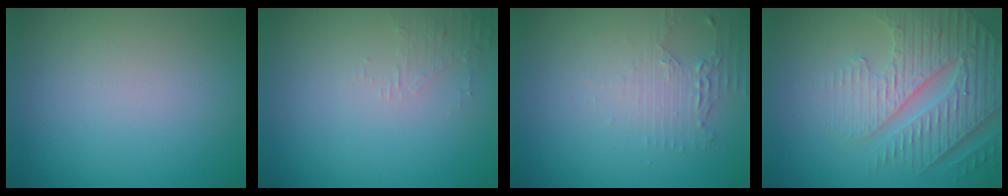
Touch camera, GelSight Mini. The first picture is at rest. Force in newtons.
{"total": 1.3, "press": 1.2, "slide": 0.3}
{"total": 2.2, "press": 1.7, "slide": 1.4}
{"total": 5.7, "press": 4.9, "slide": 3.0}